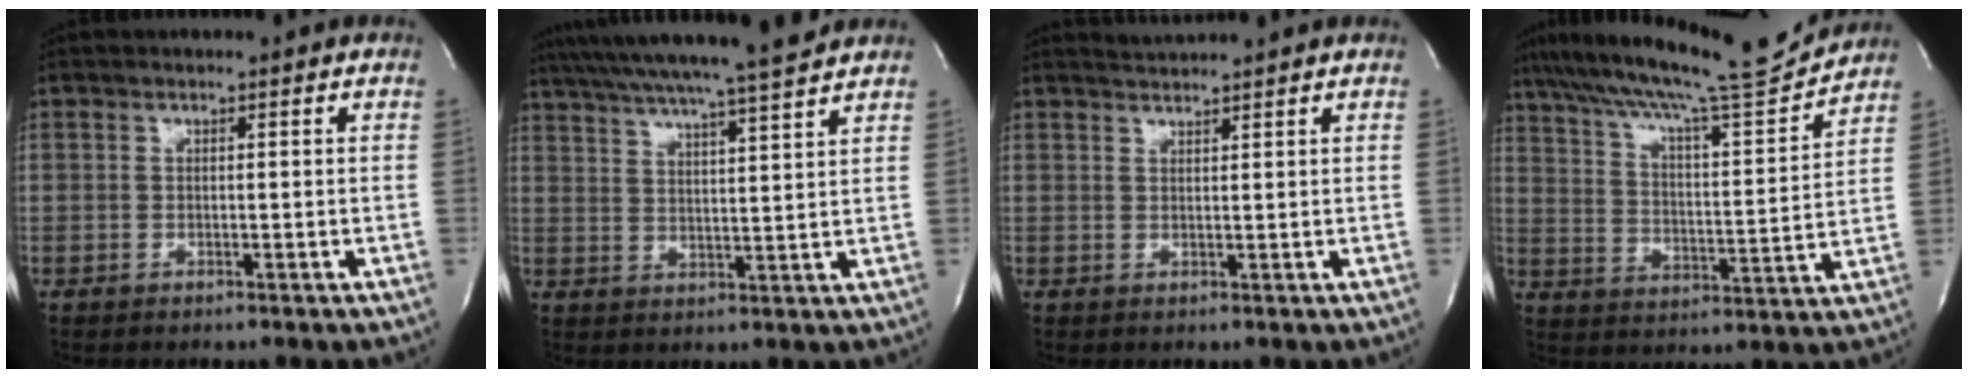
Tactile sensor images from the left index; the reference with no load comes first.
{"total": 18.2, "force": [16.2, -0.4, 8.2], "torque": [-0.149, 0.003, 0.238]}
{"total": 1.9, "force": [1.8, -0.7, -0.2], "torque": [-0.002, 0.002, 0.041]}
{"total": 18.6, "force": [16.6, 0.2, 8.3], "torque": [-0.147, -0.007, 0.259]}